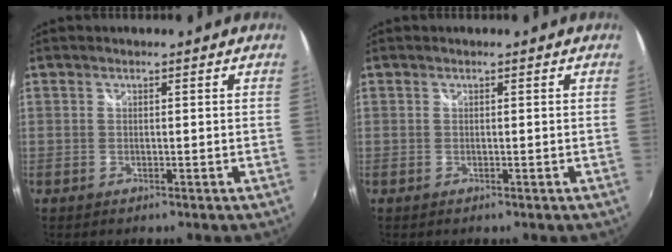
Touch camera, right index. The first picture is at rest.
{"total": 0.0}